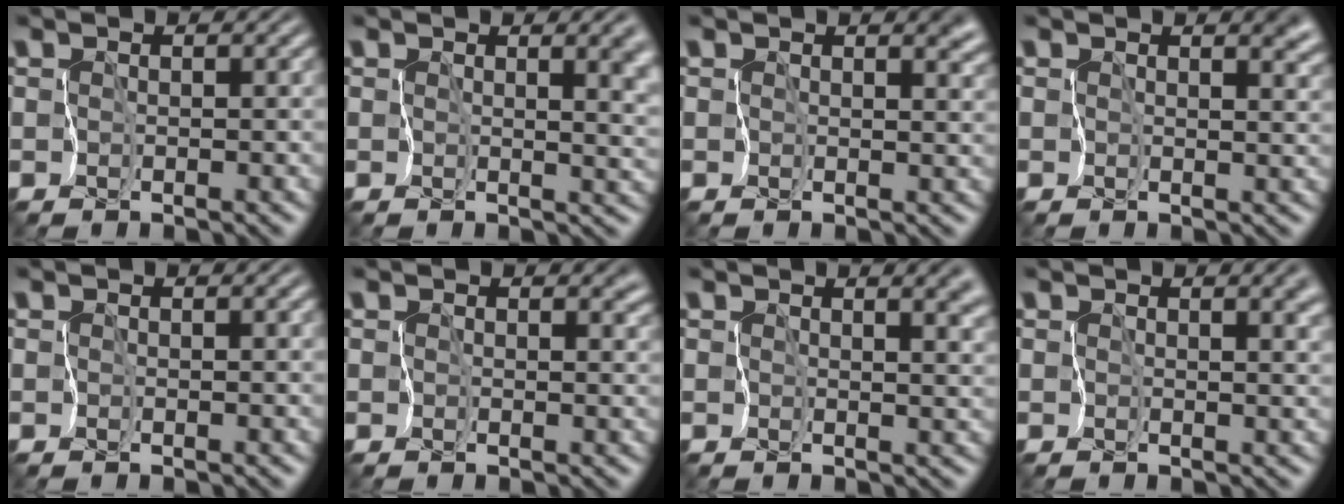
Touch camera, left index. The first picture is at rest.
{"total": 5.2, "force": [1.1, 2.7, 4.3], "torque": [-0.042, -0.014, 0.028]}
{"total": 2.6, "force": [1.1, 1.5, 1.9], "torque": [-0.019, -0.003, 0.020]}
{"total": 3.1, "force": [1.3, 1.7, 2.2], "torque": [-0.021, -0.002, 0.022]}
{"total": 0.7, "force": [0.0, 0.2, 0.6], "torque": [-0.012, -0.001, 0.000]}
{"total": 1.5, "force": [0.6, 1.0, 1.0], "torque": [-0.007, 0.000, 0.010]}
{"total": 4.2, "force": [1.7, 2.2, 3.2], "torque": [-0.028, -0.003, 0.025]}
{"total": 3.1, "force": [0.9, 1.7, 2.5], "torque": [-0.020, -0.004, 0.017]}